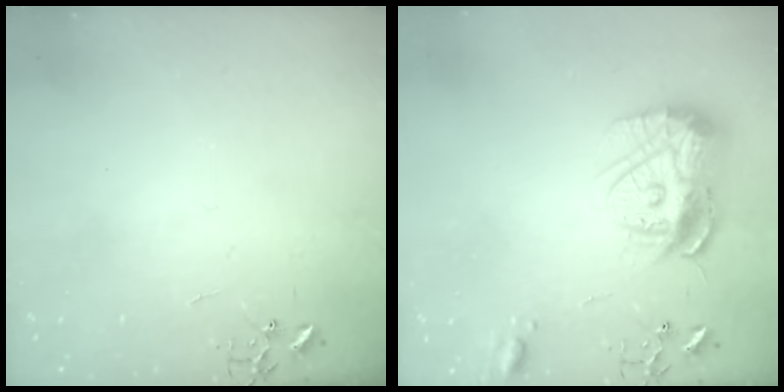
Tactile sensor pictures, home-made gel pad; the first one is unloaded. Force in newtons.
{"total": 14.9, "press": 14.9, "slide": 1.4}